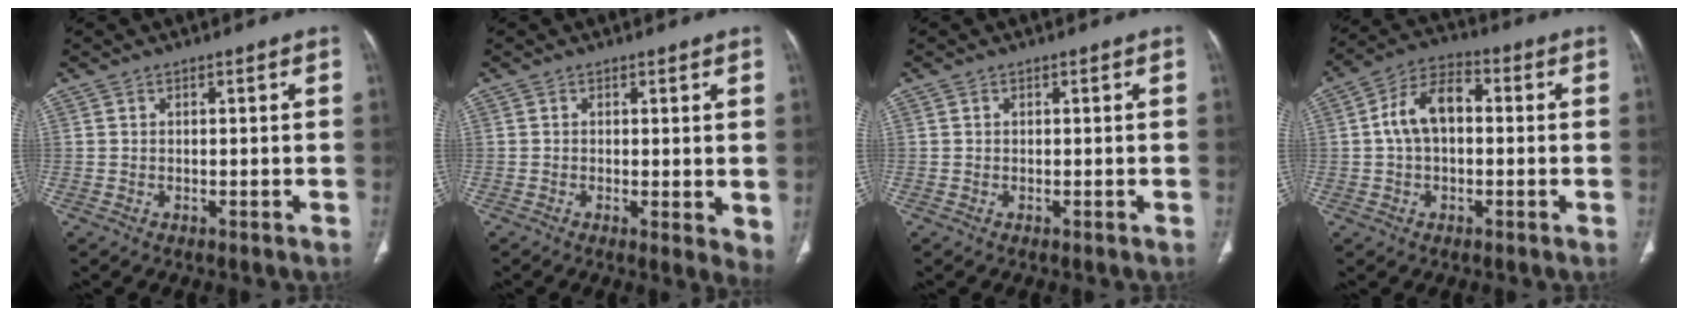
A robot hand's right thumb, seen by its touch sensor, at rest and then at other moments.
{"total": 4.1, "force": [0.1, 1.5, 3.8], "torque": [-0.051, -0.013, -0.001]}
{"total": 0.0}
{"total": 9.6, "force": [0.6, 6.1, 7.5], "torque": [-0.133, 0.029, 0.001]}